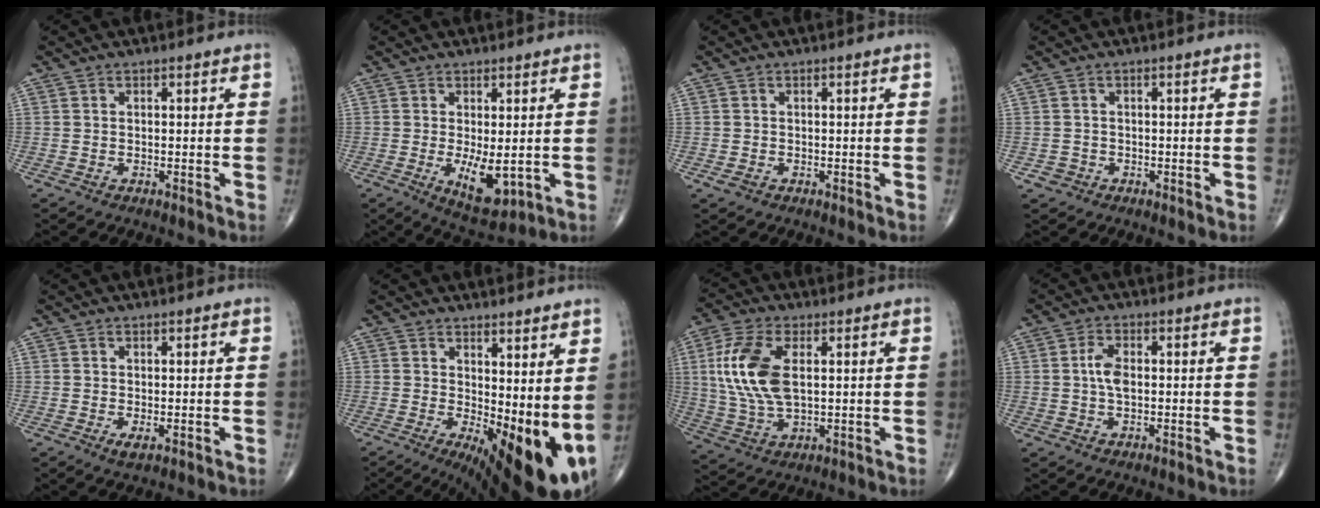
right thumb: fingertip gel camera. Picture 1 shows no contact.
{"total": 7.1, "force": [-0.8, 3.0, 6.4], "torque": [-0.093, -0.021, 0.001]}
{"total": 1.0, "force": [-0.3, 0.8, 0.6], "torque": [-0.012, -0.001, -0.005]}
{"total": 1.5, "force": [-0.6, 1.4, 0.1], "torque": [0.006, 0.007, -0.013]}
{"total": 1.5, "force": [-0.2, 0.7, 1.3], "torque": [-0.023, -0.005, -0.001]}
{"total": 15.8, "force": [1.5, 6.3, 14.4], "torque": [-0.206, -0.035, 0.039]}
{"total": 13.3, "force": [2.5, 6.9, 11.1], "torque": [-0.243, -0.003, 0.051]}
{"total": 3.8, "force": [0.2, 2.0, 3.3], "torque": [-0.068, 0.004, -0.001]}